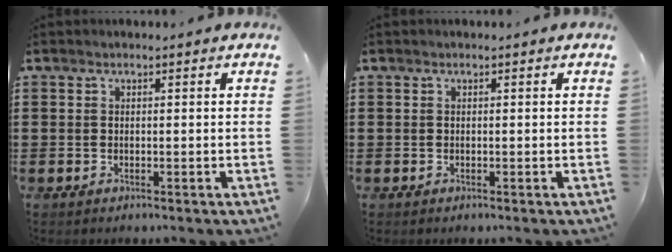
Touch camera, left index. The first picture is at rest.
{"total": 0.0}